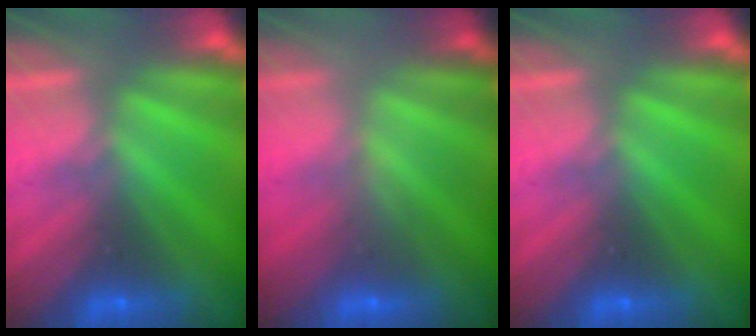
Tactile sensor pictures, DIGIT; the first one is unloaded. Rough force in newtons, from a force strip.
{"total": 2.2}
{"total": 0.0}